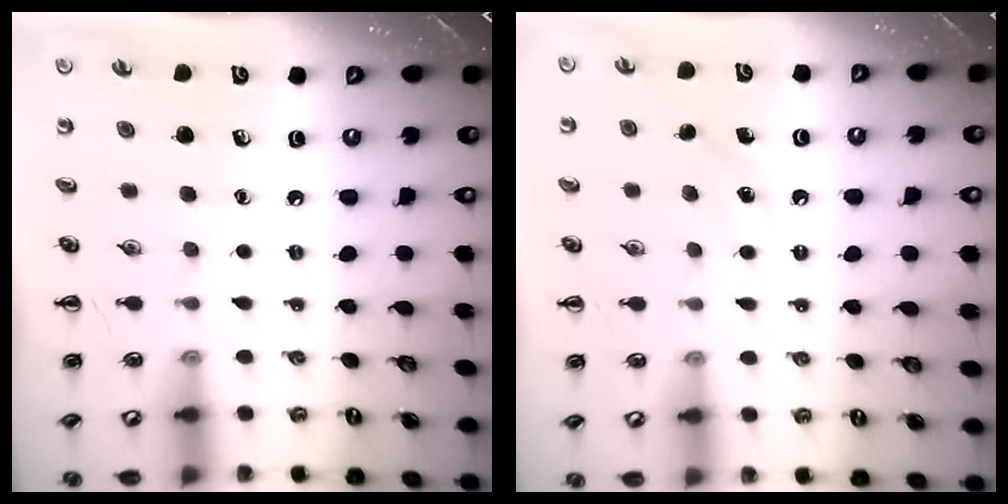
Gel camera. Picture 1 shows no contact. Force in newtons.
{"total": 4.7, "press": 4.5, "slide": 1.1}